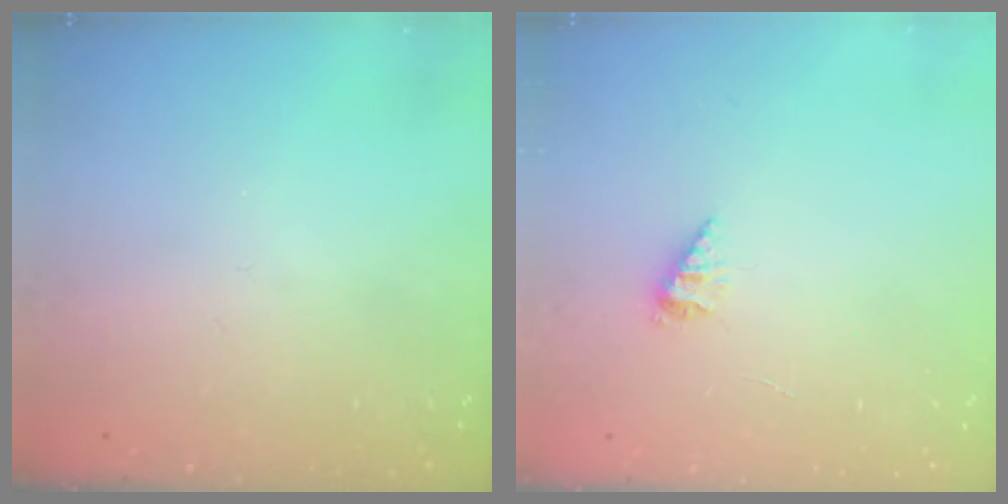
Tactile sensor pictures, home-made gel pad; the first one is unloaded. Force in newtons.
{"total": 3.6, "press": 3.5, "slide": 0.5}